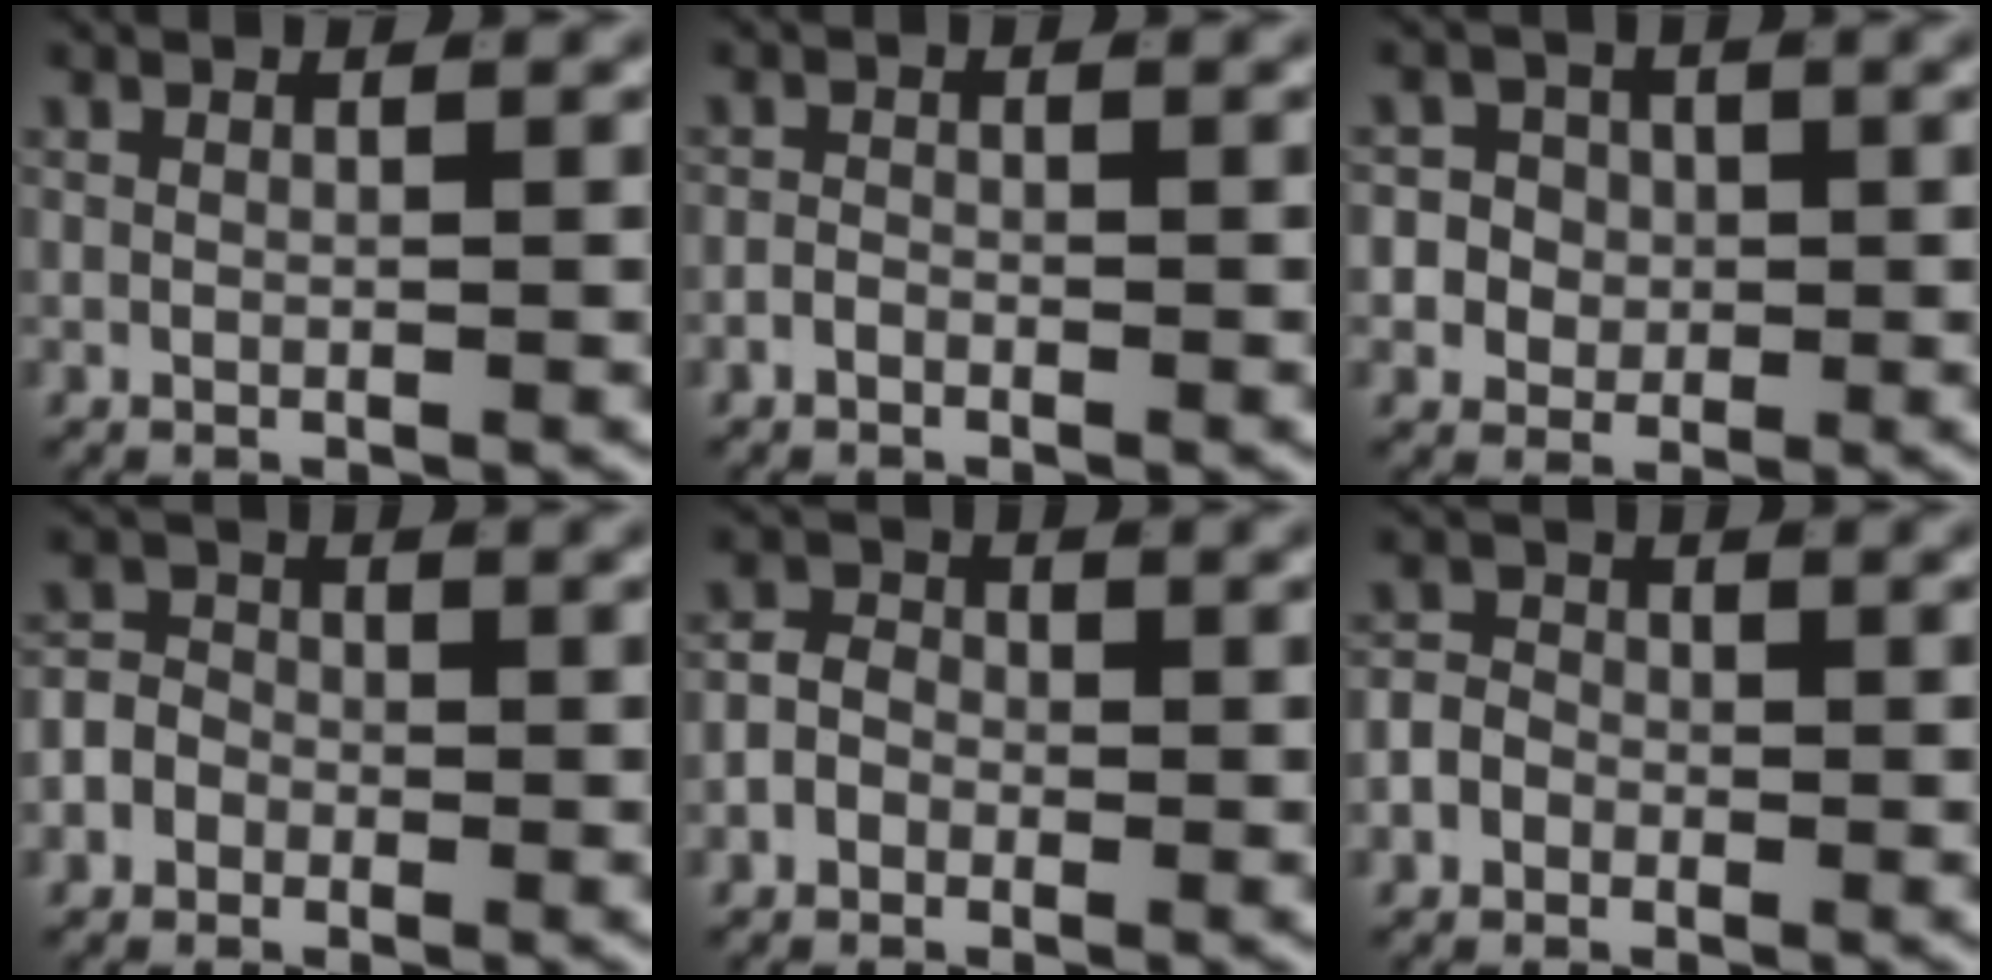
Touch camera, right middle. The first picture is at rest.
{"total": 0.9, "force": [-0.9, 0.3, 0.2], "torque": [-0.002, -0.003, -0.016]}
{"total": 7.2, "force": [-1.4, 6.6, 2.3], "torque": [-0.058, -0.021, -0.025]}
{"total": 3.9, "force": [-1.1, 3.5, 1.4], "torque": [-0.019, 0.002, -0.029]}
{"total": 2.5, "force": [-0.9, 2.1, 1.1], "torque": [-0.011, 0.000, -0.022]}
{"total": 3.0, "force": [-1.0, 2.6, 1.2], "torque": [-0.020, 0.002, -0.024]}